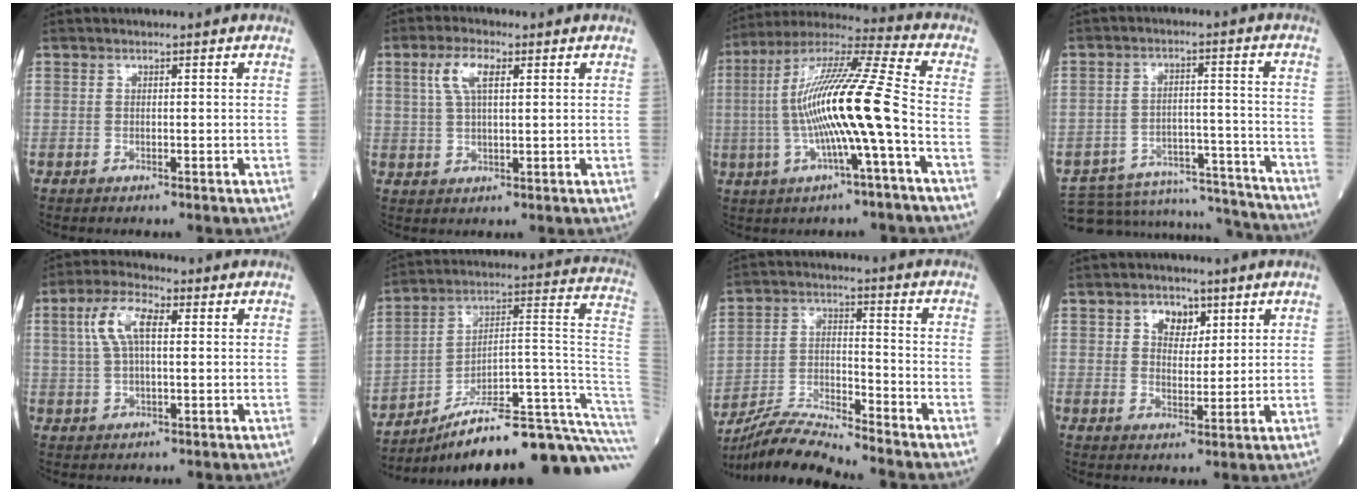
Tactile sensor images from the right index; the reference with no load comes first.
{"total": 5.3, "force": [2.1, 1.6, 4.5], "torque": [-0.102, 0.011, 0.046]}
{"total": 16.3, "force": [-2.3, 0.1, 16.2], "torque": [-0.311, 0.013, -0.051]}
{"total": 18.2, "force": [-17.6, 3.1, 3.1], "torque": [-0.062, 0.025, -0.243]}
{"total": 7.1, "force": [2.0, 2.5, 6.4], "torque": [-0.140, 0.018, 0.040]}
{"total": 25.8, "force": [-20.8, 0.9, 15.2], "torque": [-0.107, 0.042, -0.304]}
{"total": 9.4, "force": [-9.0, -1.2, 2.2], "torque": [-0.051, -0.004, -0.169]}
{"total": 4.5, "force": [2.3, 3.0, 2.5], "torque": [-0.041, 0.008, 0.040]}